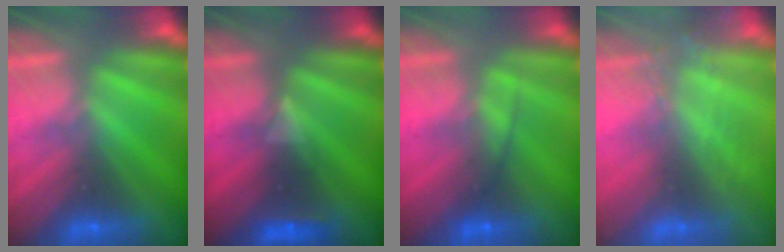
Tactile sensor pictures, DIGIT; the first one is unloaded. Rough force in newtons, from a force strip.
{"total": 2.9}
{"total": 2.3}
{"total": 2.2}